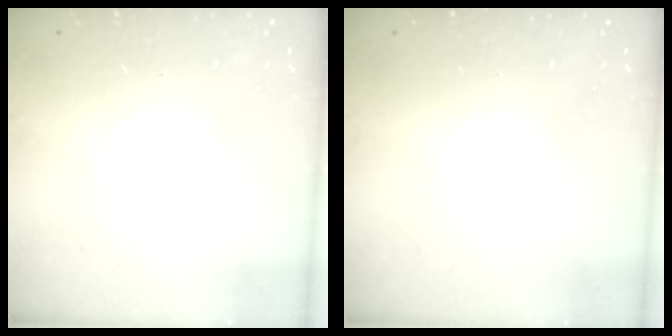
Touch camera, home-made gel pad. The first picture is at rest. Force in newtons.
{"total": 0.0}